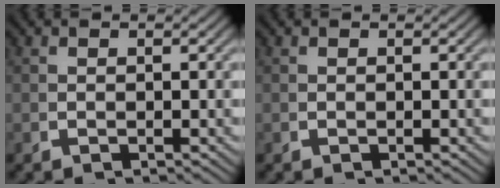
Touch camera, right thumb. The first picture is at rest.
{"total": 0.0}